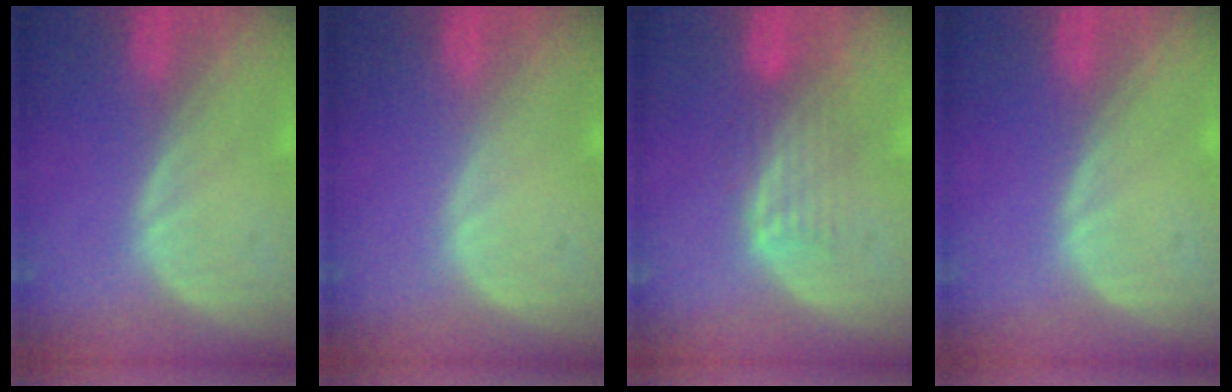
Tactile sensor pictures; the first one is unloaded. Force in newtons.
{"total": 0.0}
{"total": 4.3, "press": 3.7, "slide": 2.2}
{"total": 0.0}